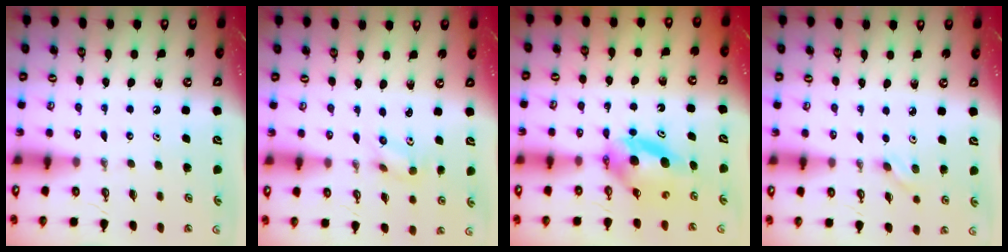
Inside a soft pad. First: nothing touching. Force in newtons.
{"total": 2.9, "press": 2.7, "slide": 1.2}
{"total": 6.9, "press": 5.6, "slide": 4.0}
{"total": 2.6, "press": 2.1, "slide": 1.5}